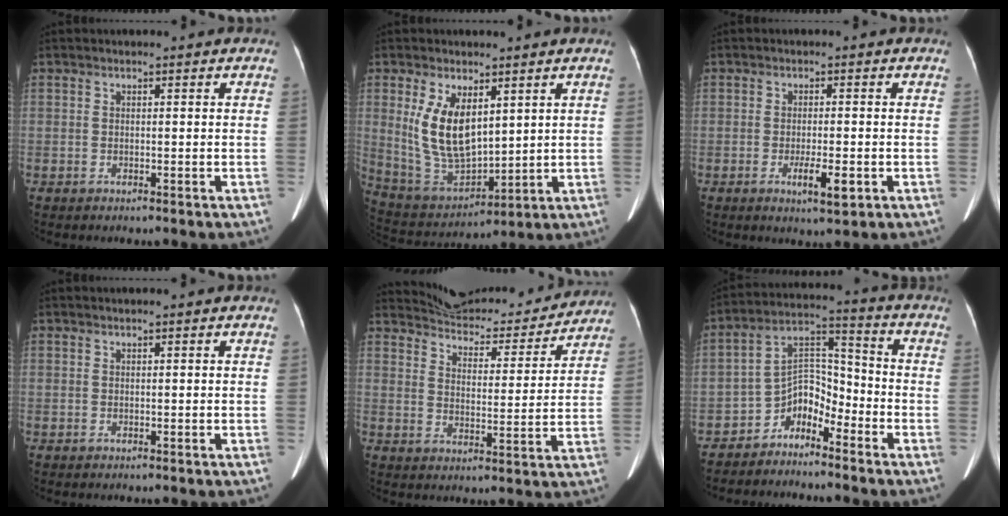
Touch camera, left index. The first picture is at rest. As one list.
[{"total": 10.7, "force": [3.2, 5.0, 8.9], "torque": [-0.181, -0.007, 0.078]}, {"total": 3.9, "force": [-1.5, 0.8, 3.5], "torque": [-0.062, -0.005, -0.020]}, {"total": 0.0}, {"total": 16.9, "force": [16.3, 3.5, 2.8], "torque": [-0.027, -0.009, 0.212]}, {"total": 6.5, "force": [-5.0, 3.2, 2.5], "torque": [-0.039, 0.036, -0.096]}]